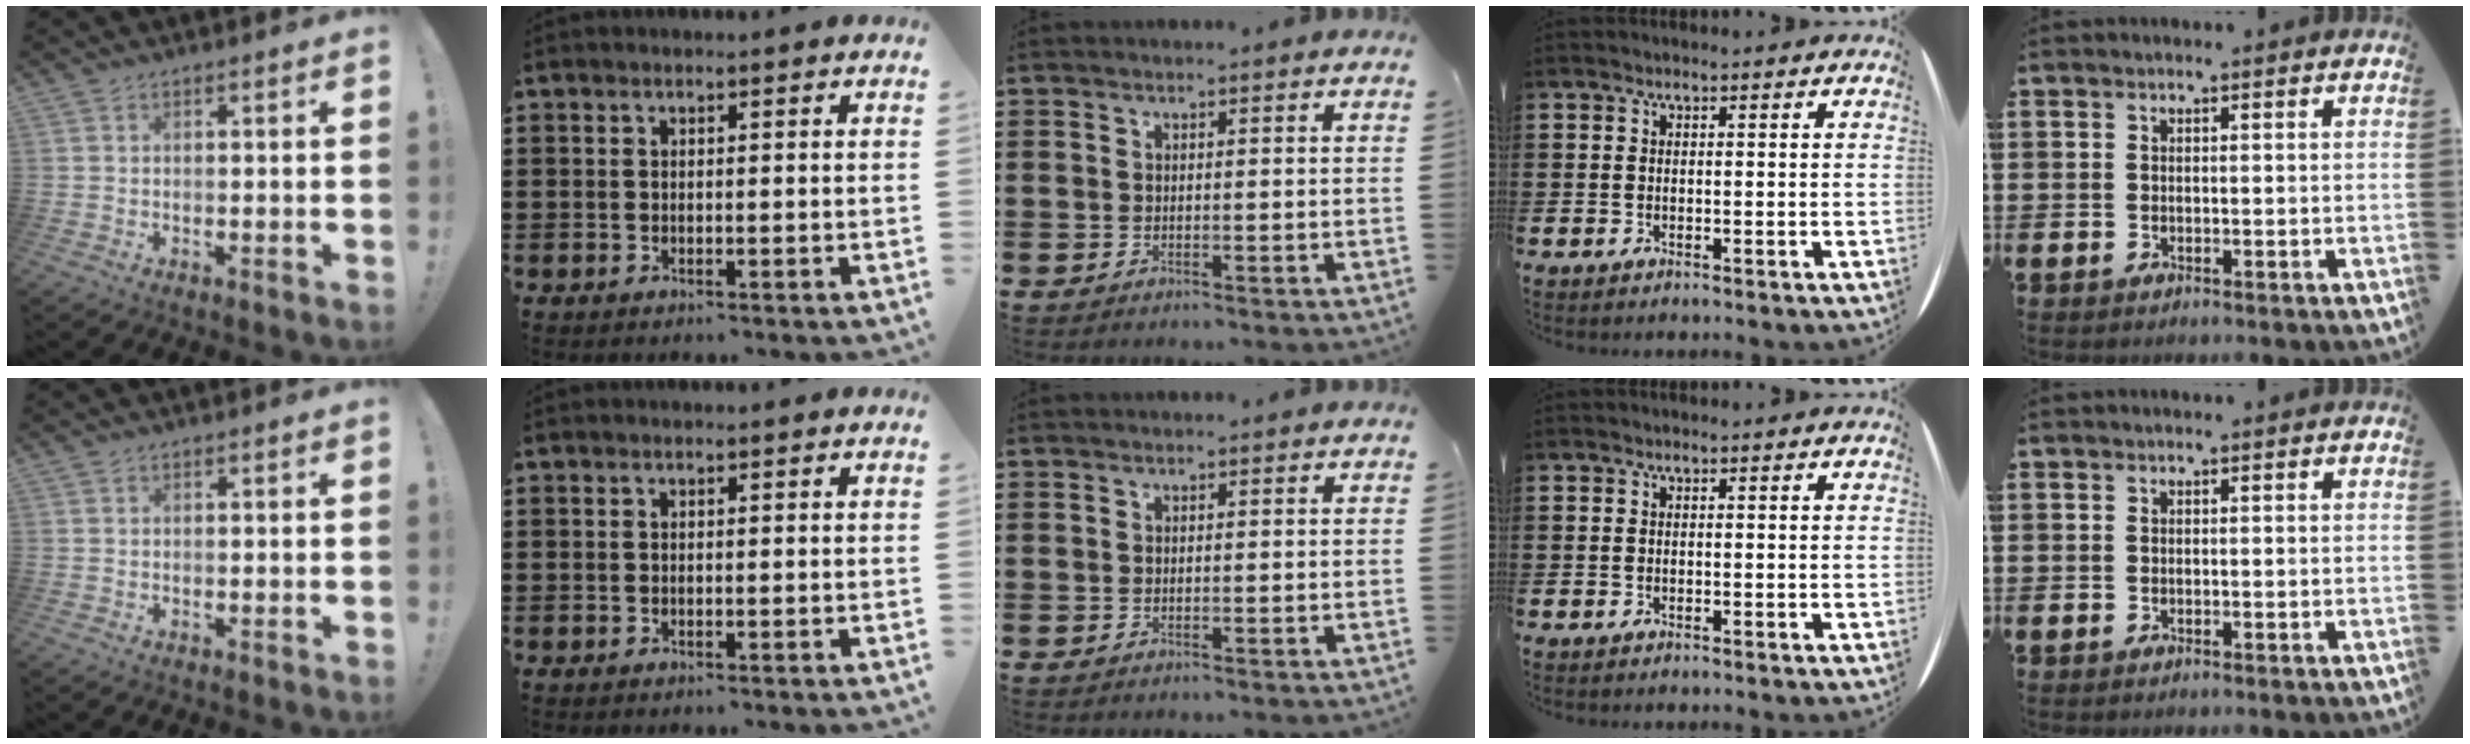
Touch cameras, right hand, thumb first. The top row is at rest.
{}